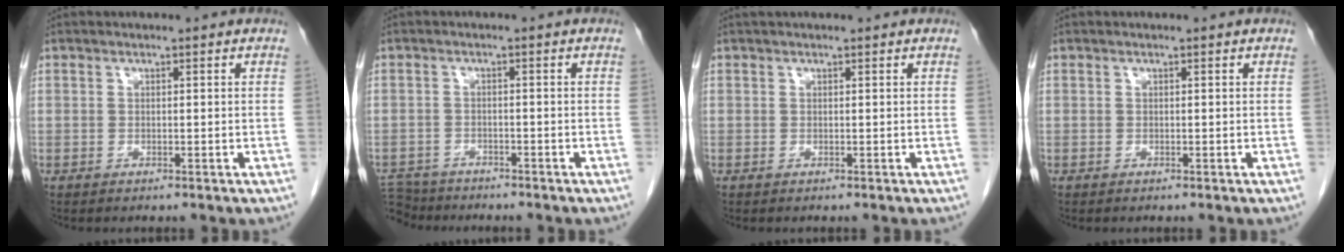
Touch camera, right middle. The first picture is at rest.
{"total": 6.5, "force": [-6.0, 2.4, 0.7], "torque": [-0.019, -0.001, -0.103]}
{"total": 2.0, "force": [1.5, 0.7, 1.2], "torque": [-0.019, 0.024, 0.020]}
{"total": 0.0}